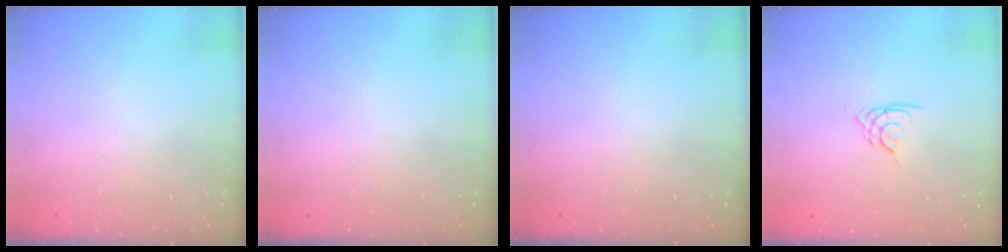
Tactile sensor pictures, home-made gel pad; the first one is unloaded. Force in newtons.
{"total": 0.0}
{"total": 0.0}
{"total": 2.6, "press": 2.6, "slide": 0.6}